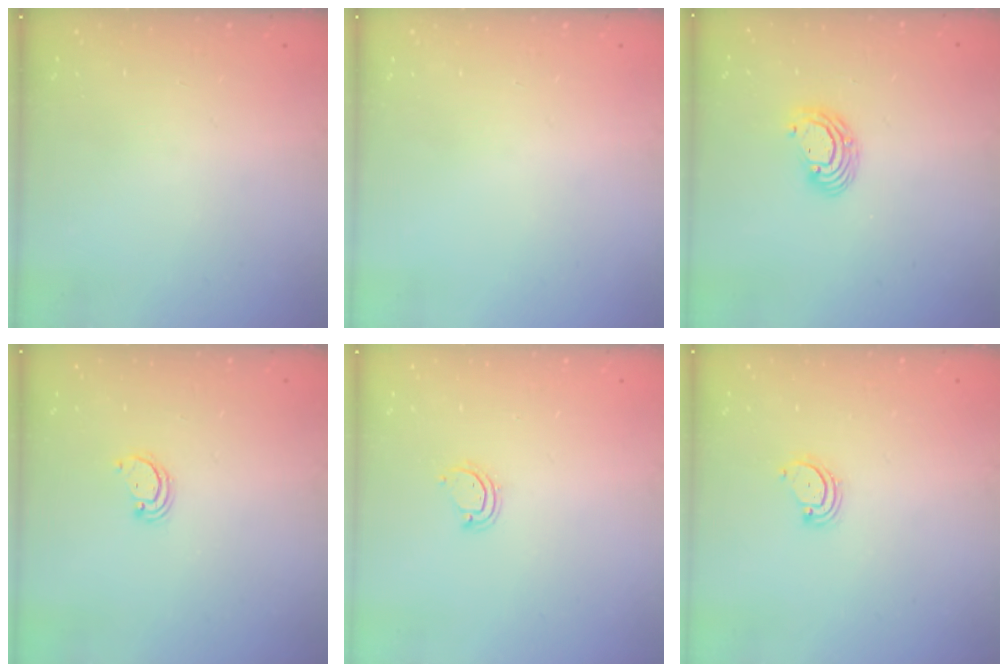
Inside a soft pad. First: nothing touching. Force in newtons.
{"total": 0.0}
{"total": 6.5, "press": 6.5, "slide": 0.2}
{"total": 2.2, "press": 2.2, "slide": 0.2}
{"total": 3.7, "press": 3.7, "slide": 0.3}
{"total": 3.0, "press": 3.0, "slide": 0.4}